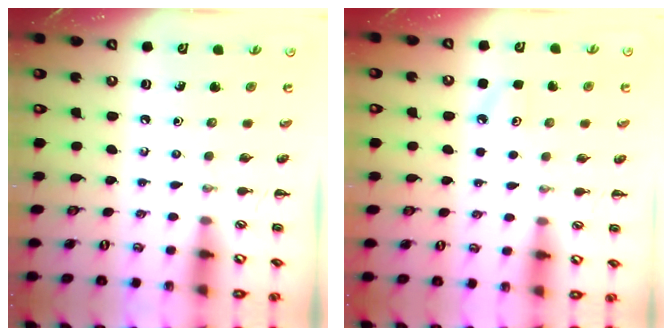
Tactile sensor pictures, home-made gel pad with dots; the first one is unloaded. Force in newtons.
{"total": 5.1, "press": 4.9, "slide": 1.5}